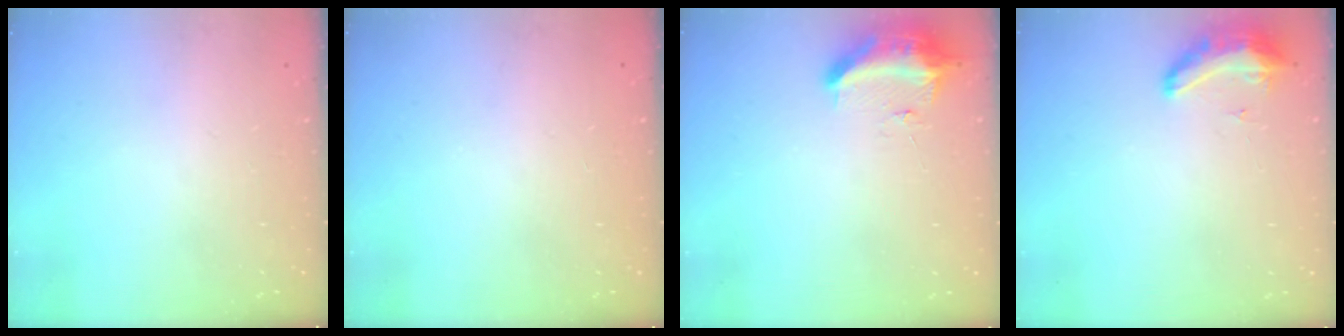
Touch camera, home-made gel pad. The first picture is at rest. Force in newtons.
{"total": 0.0}
{"total": 10.0, "press": 10.0, "slide": 0.4}
{"total": 11.5, "press": 9.6, "slide": 6.3}